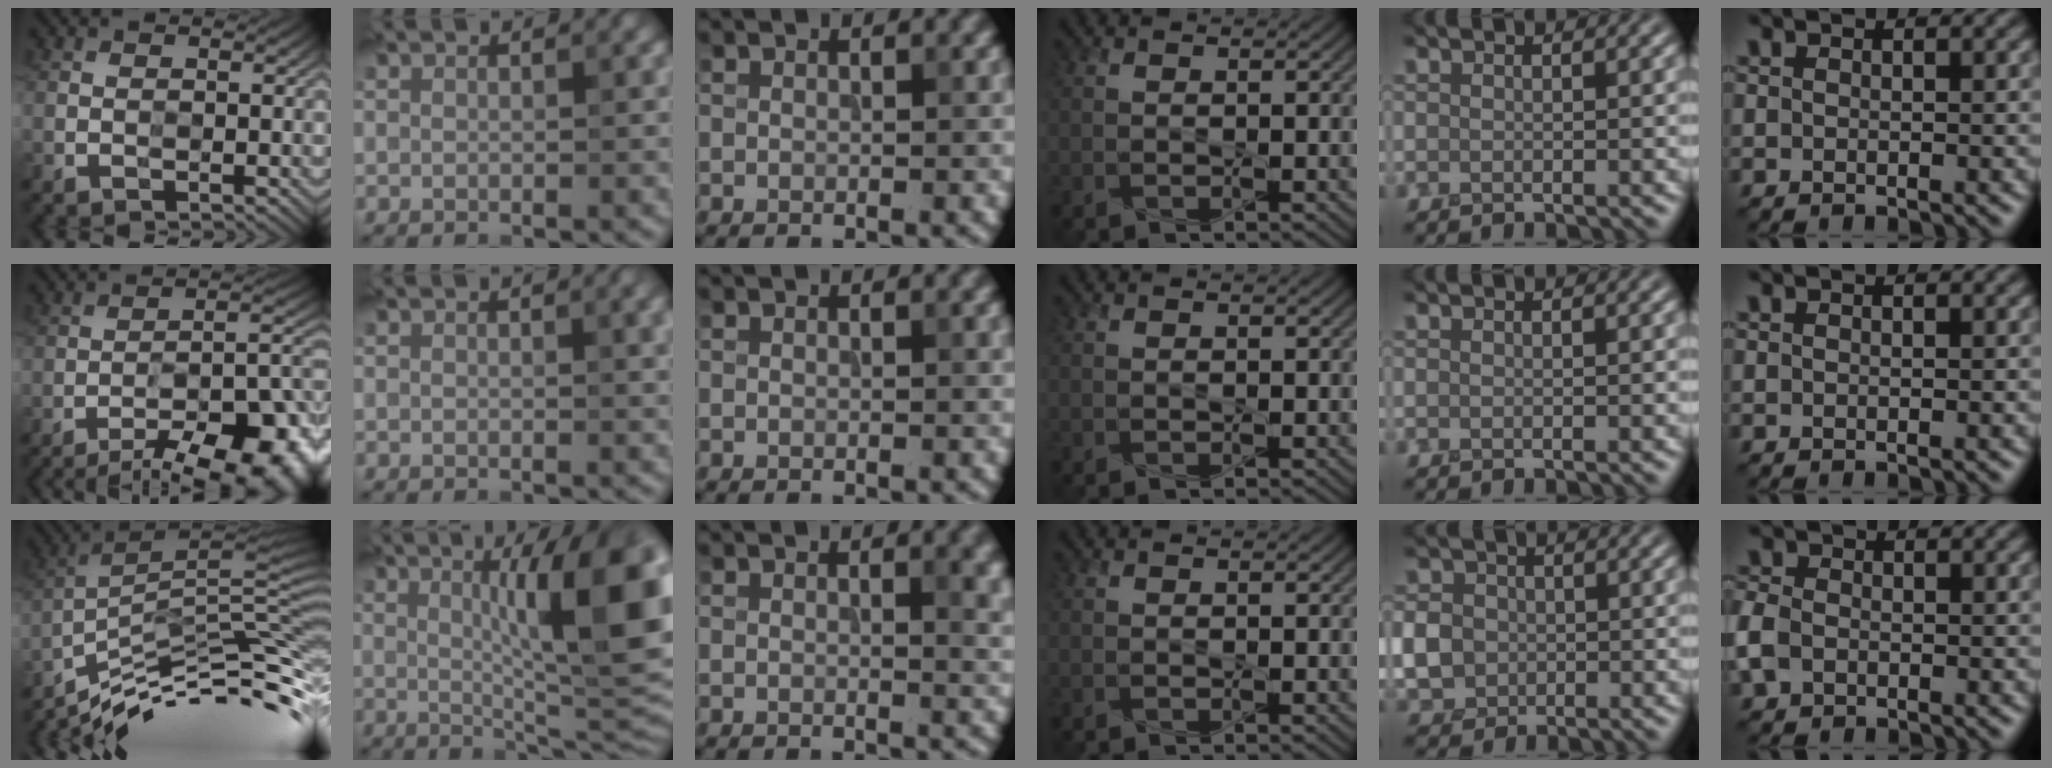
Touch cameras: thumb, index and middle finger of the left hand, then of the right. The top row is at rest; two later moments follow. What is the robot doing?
{"motion": "press", "object": "syringe"}